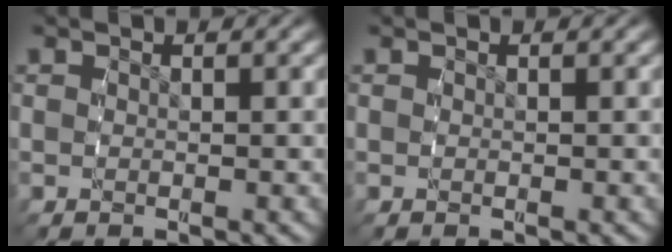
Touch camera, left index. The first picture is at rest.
{"total": 0.0}